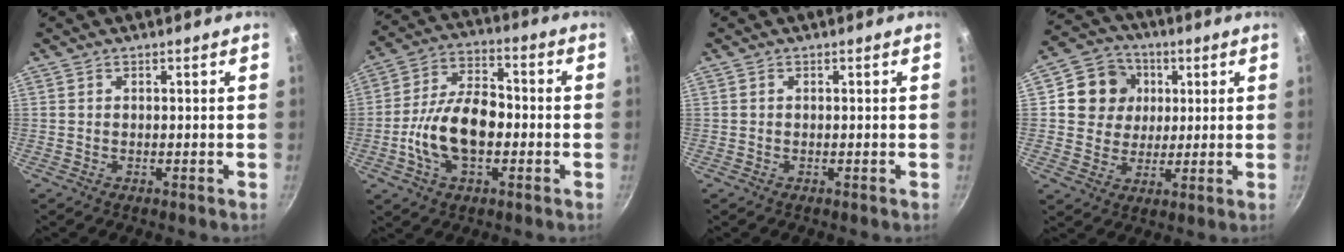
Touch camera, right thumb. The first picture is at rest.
{"total": 14.4, "force": [-2.8, 8.4, 11.4], "torque": [-0.189, 0.036, -0.061]}
{"total": 0.0}
{"total": 10.7, "force": [2.6, 9.7, 3.7], "torque": [-0.032, 0.008, 0.038]}